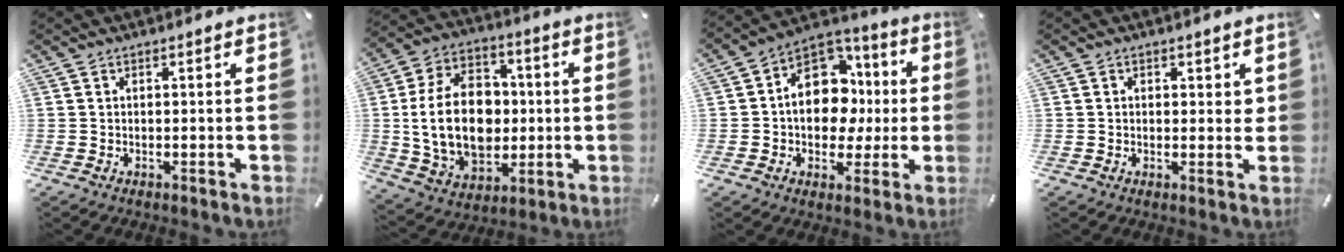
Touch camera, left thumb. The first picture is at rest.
{"total": 20.9, "force": [-0.5, 15.5, 14.0], "torque": [-0.293, 0.003, -0.008]}
{"total": 15.1, "force": [0.1, 11.9, 9.4], "torque": [-0.161, -0.003, 0.005]}
{"total": 2.0, "force": [0.6, 1.5, 1.2], "torque": [0.000, -0.004, 0.003]}